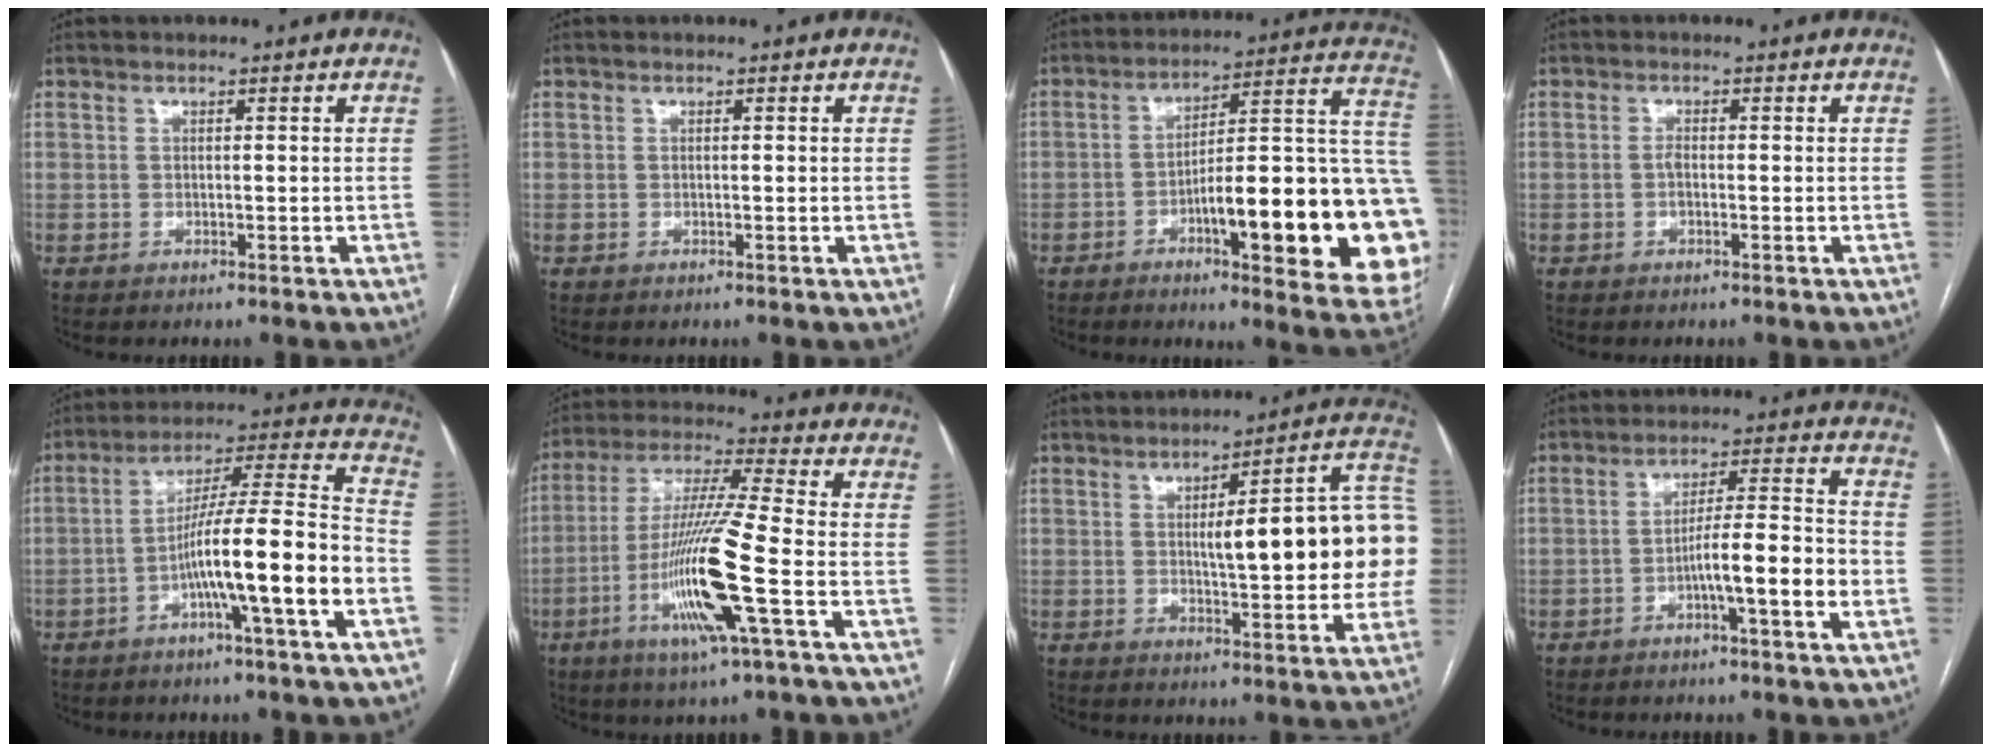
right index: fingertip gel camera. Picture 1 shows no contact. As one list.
[{"total": 0.0}, {"total": 27.0, "force": [-6.5, 4.6, 25.8], "torque": [-0.257, 0.015, -0.083]}, {"total": 1.1, "force": [-0.3, 0.4, 1.0], "torque": [-0.020, 0.002, -0.006]}, {"total": 15.4, "force": [-5.3, -0.3, 14.5], "torque": [-0.240, 0.015, -0.090]}, {"total": 15.2, "force": [-4.9, -0.6, 14.3], "torque": [-0.291, -0.015, -0.099]}, {"total": 18.9, "force": [1.1, 3.5, 18.5], "torque": [-0.197, 0.040, 0.018]}, {"total": 9.6, "force": [-3.1, 0.4, 9.1], "torque": [-0.146, 0.013, -0.050]}]